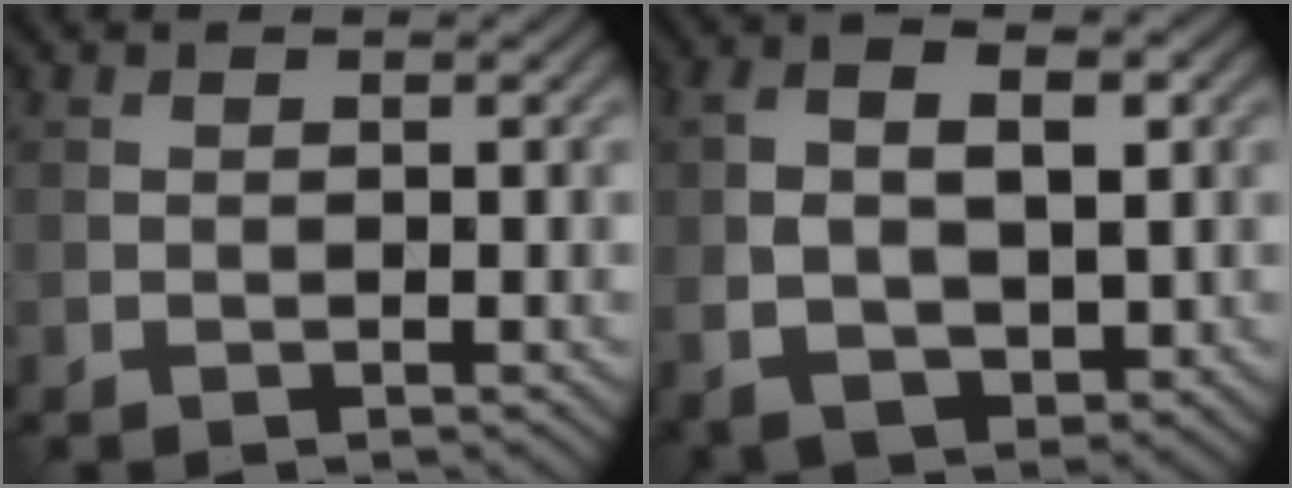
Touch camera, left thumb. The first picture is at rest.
{"total": 9.4, "force": [0.6, 4.9, 7.9], "torque": [-0.161, -0.002, 0.013]}